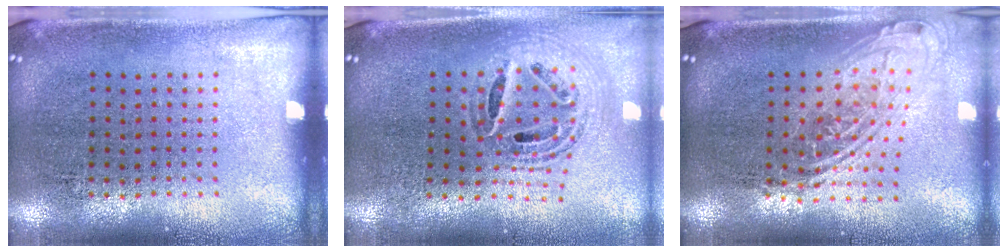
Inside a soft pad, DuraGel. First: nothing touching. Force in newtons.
{"total": 1.2, "press": 1.1, "slide": 0.4}
{"total": 2.0, "press": 1.5, "slide": 1.2}